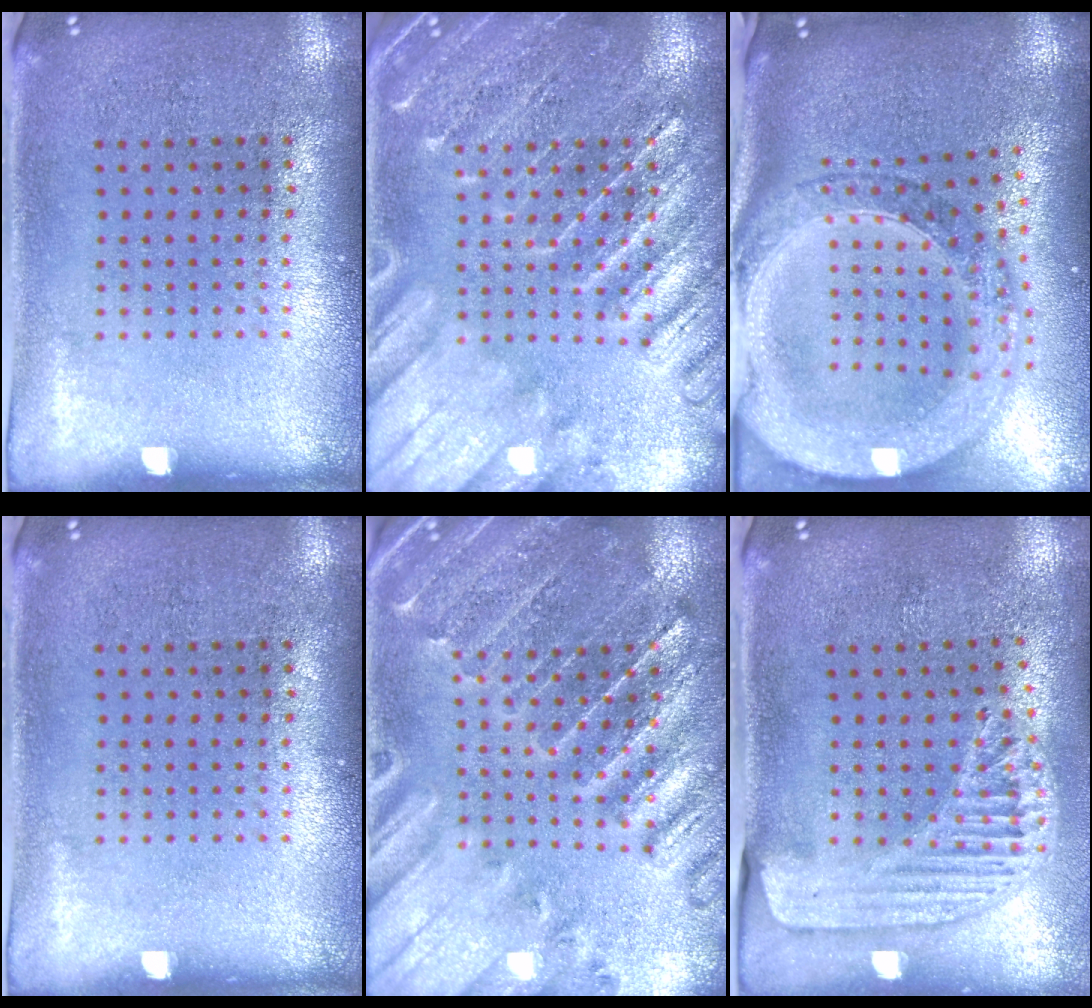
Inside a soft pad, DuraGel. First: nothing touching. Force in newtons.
{"total": 4.9, "press": 4.9, "slide": 0.7}
{"total": 2.8, "press": 2.3, "slide": 1.6}
{"total": 0.0}
{"total": 1.6, "press": 1.6, "slide": 0.3}
{"total": 1.5, "press": 1.5, "slide": 0.2}